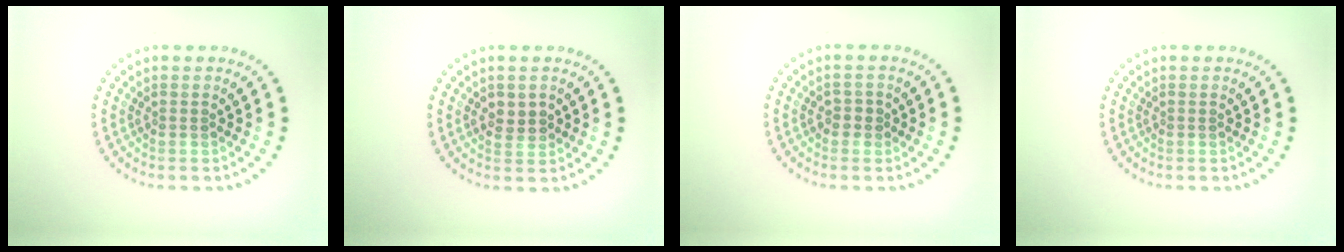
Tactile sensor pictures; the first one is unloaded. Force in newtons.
{"total": 1.8, "press": 1.8, "slide": 0.4}
{"total": 0.8, "press": 0.8, "slide": 0.2}
{"total": 0.0}